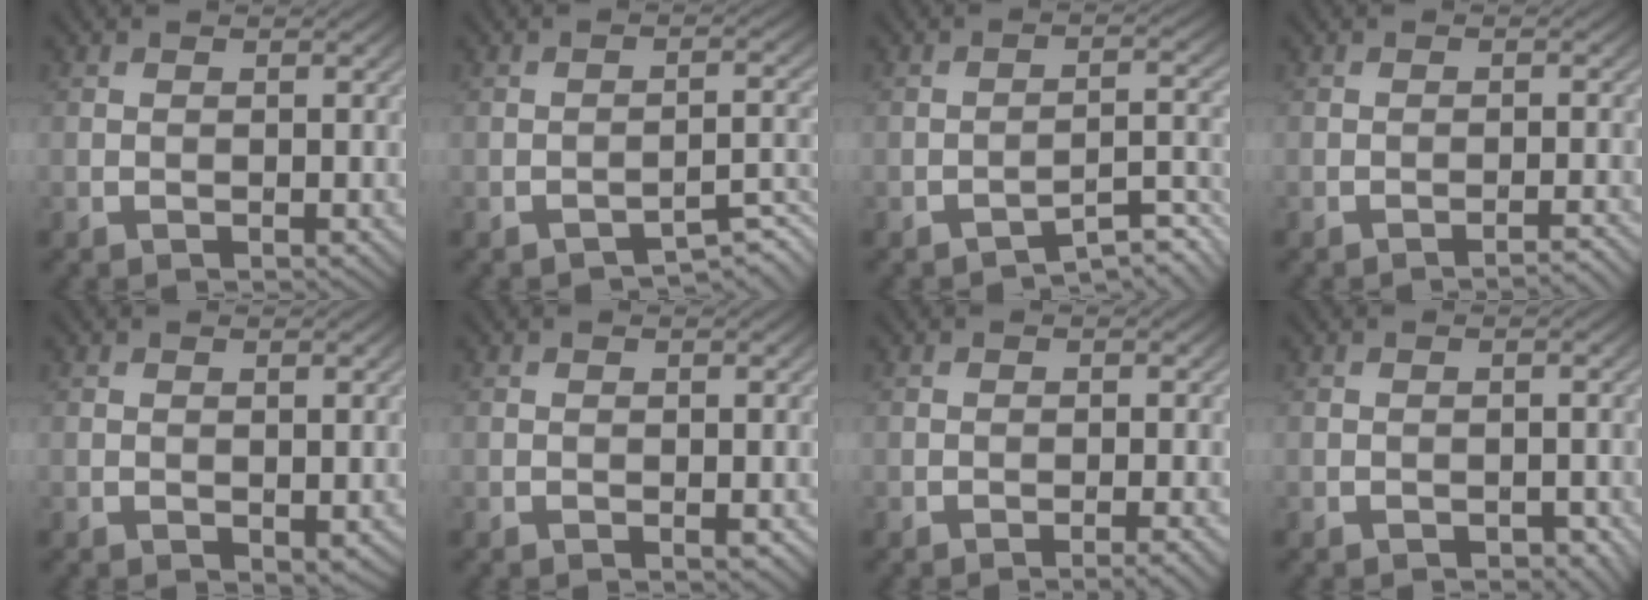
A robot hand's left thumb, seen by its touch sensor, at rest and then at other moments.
{"total": 3.1, "force": [-2.6, 0.4, 1.5], "torque": [-0.018, 0.010, -0.042]}
{"total": 4.0, "force": [-3.3, 0.6, 2.3], "torque": [-0.031, 0.012, -0.051]}
{"total": 2.0, "force": [-1.6, 0.1, 1.2], "torque": [-0.011, 0.008, -0.031]}
{"total": 1.2, "force": [-0.3, 0.6, 1.0], "torque": [-0.015, -0.006, -0.003]}
{"total": 0.8, "force": [-0.4, 0.1, 0.7], "torque": [-0.012, -0.001, -0.006]}
{"total": 2.0, "force": [-1.2, 0.2, 1.6], "torque": [-0.019, 0.006, -0.023]}
{"total": 1.4, "force": [-1.1, 0.5, 0.7], "torque": [-0.007, 0.001, -0.014]}